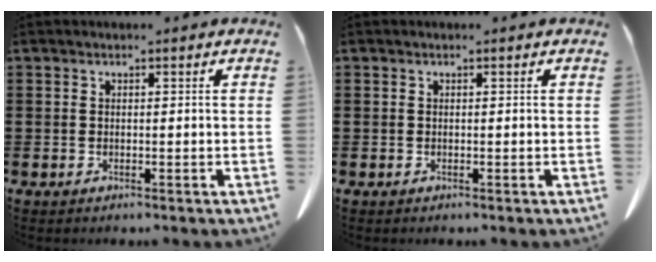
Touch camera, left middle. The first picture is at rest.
{"total": 0.0}